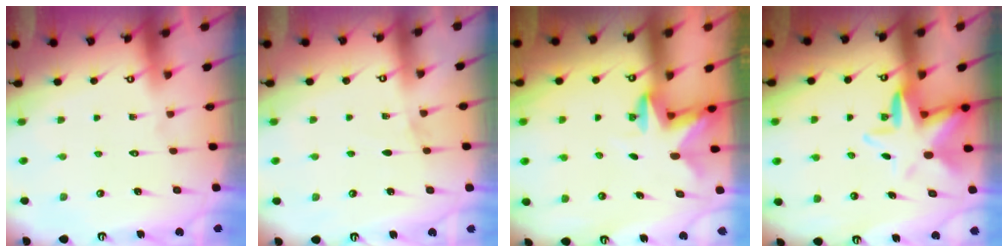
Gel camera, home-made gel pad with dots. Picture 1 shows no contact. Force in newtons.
{"total": 5.8, "press": 5.1, "slide": 2.6}
{"total": 2.7, "press": 2.6, "slide": 0.6}
{"total": 7.9, "press": 7.7, "slide": 1.4}